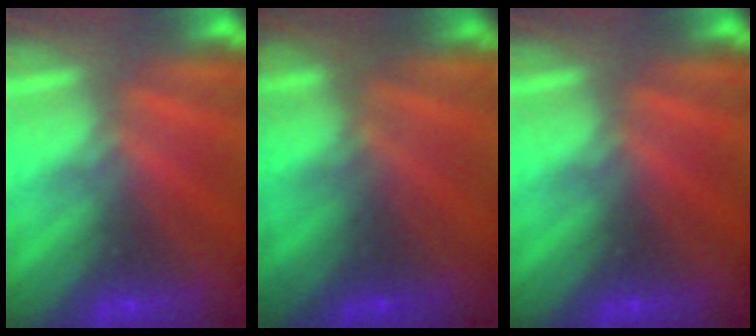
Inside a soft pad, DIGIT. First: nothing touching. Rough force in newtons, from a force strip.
{"total": 7.7}
{"total": 0.0}